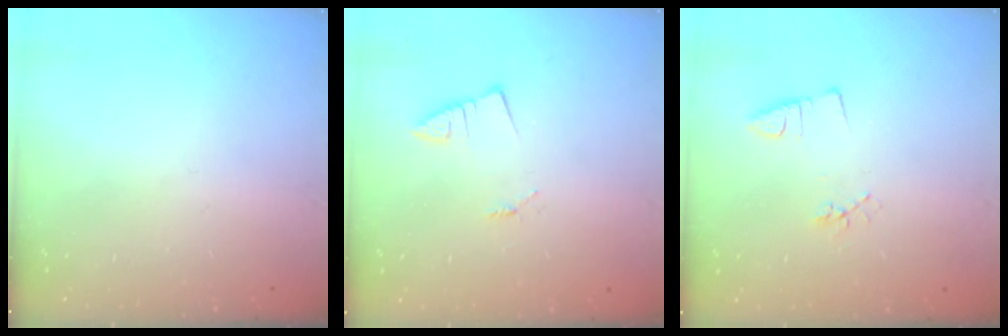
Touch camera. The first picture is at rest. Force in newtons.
{"total": 1.3, "press": 1.3, "slide": 0.1}
{"total": 2.3, "press": 1.9, "slide": 1.4}